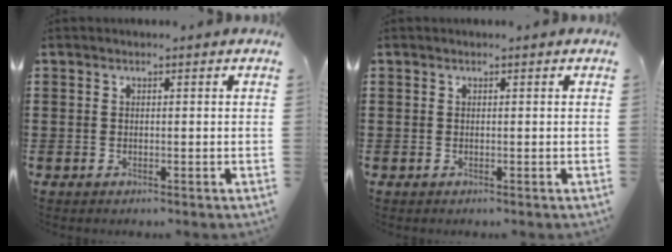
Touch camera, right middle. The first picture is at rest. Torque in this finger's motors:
{"motor_torque": [0.01, -0.02, -0.02, -0.01]}